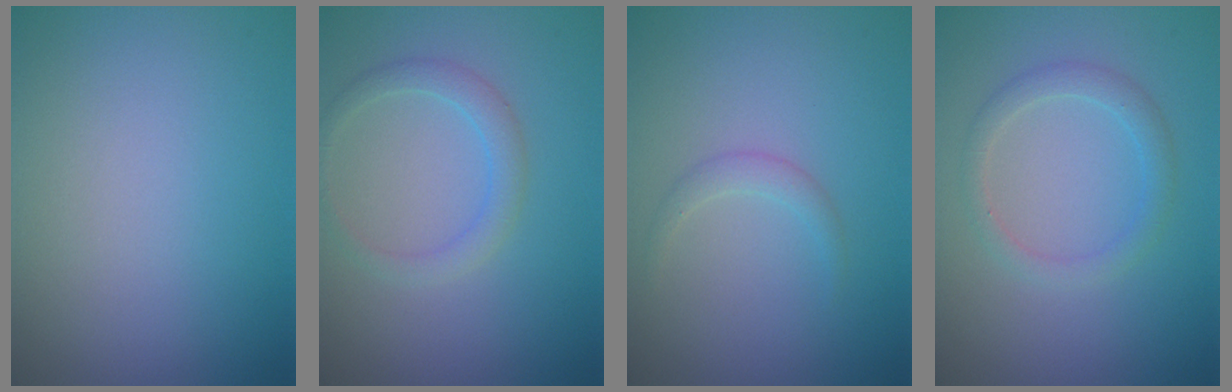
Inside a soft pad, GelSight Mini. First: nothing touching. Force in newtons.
{"total": 1.9, "press": 1.9, "slide": 0.1}
{"total": 1.2, "press": 1.1, "slide": 0.1}
{"total": 1.9, "press": 1.9, "slide": 0.0}